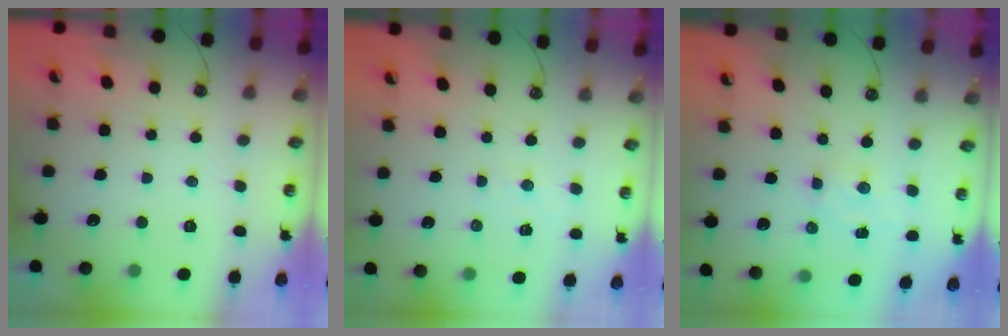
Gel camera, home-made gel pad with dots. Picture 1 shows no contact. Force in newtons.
{"total": 3.7, "press": 3.7, "slide": 0.5}
{"total": 1.6, "press": 1.6, "slide": 0.1}